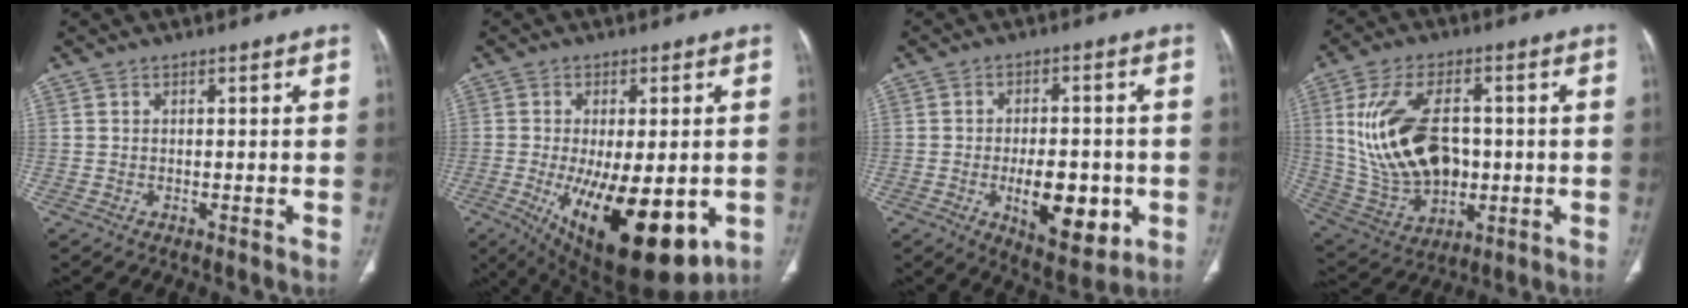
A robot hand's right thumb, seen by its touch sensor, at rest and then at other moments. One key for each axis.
{"total": 20.9, "fx": -6.4, "fy": 8.6, "fz": 18.0, "tx": -0.258, "ty": -0.025, "tz": -0.072}
{"total": 12.7, "fx": -3.3, "fy": 6.1, "fz": 10.6, "tx": -0.132, "ty": 0.001, "tz": -0.035}
{"total": 19.2, "fx": 1.3, "fy": 12.0, "fz": 14.9, "tx": -0.268, "ty": -0.002, "tz": 0.042}